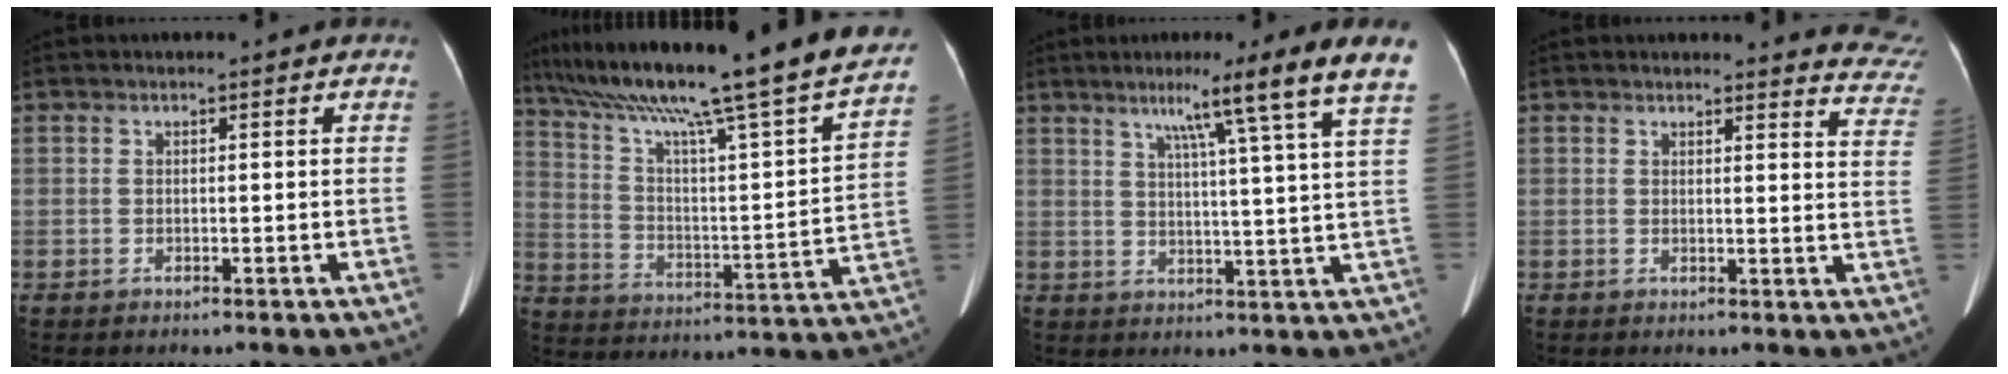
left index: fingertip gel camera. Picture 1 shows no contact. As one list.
[{"total": 30.3, "force": [24.9, 0.3, 17.3], "torque": [-0.285, -0.047, 0.346]}, {"total": 13.1, "force": [8.7, -2.5, 9.4], "torque": [-0.134, -0.001, 0.098]}, {"total": 10.2, "force": [10.1, 1.5, 0.8], "torque": [0.037, -0.080, 0.063]}]